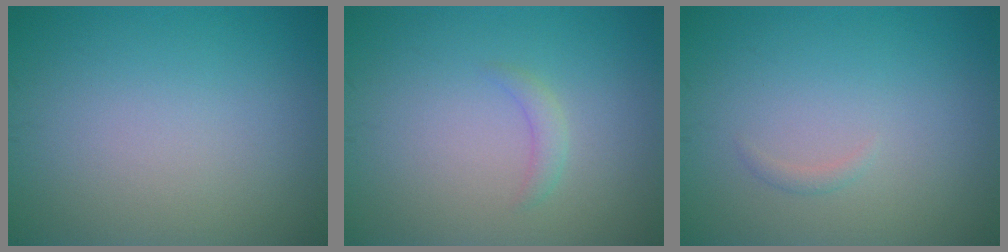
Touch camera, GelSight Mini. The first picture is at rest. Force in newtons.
{"total": 1.1, "press": 1.1, "slide": 0.1}
{"total": 0.6, "press": 0.6, "slide": 0.1}